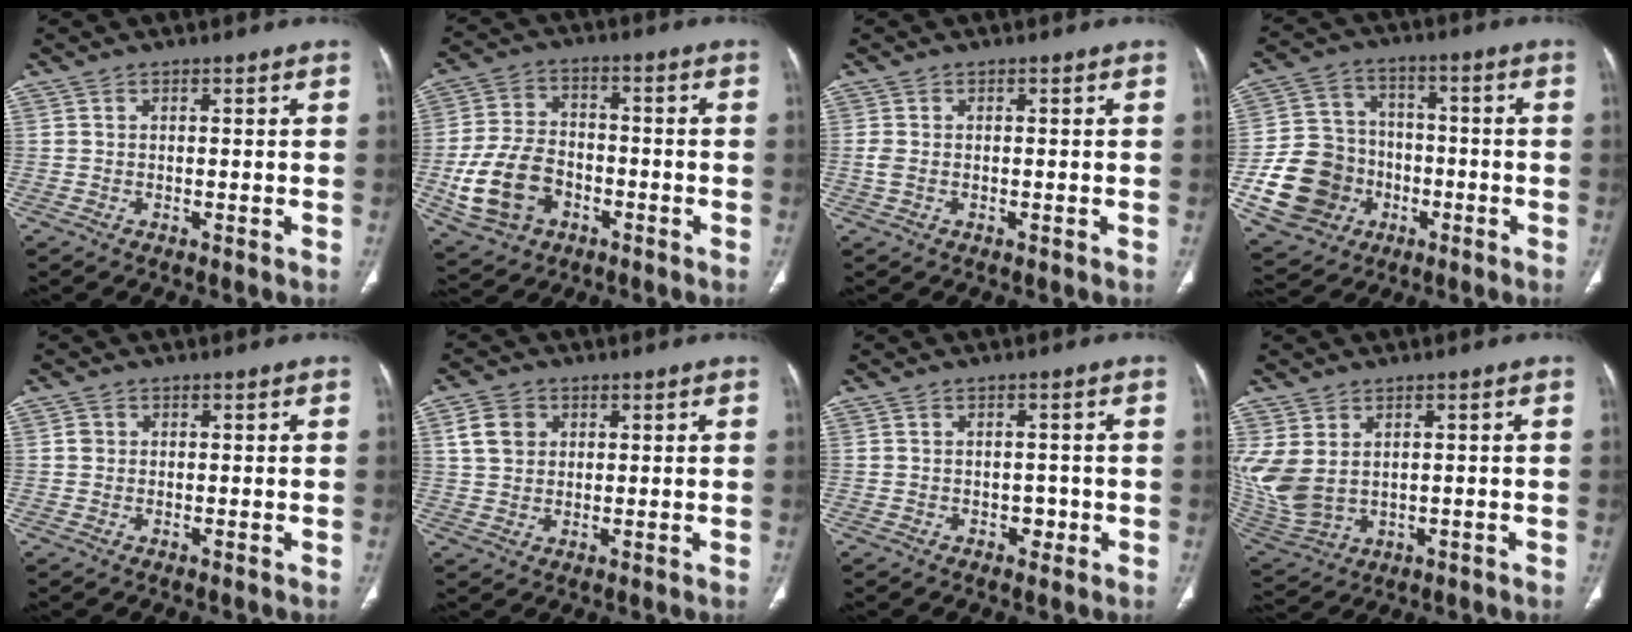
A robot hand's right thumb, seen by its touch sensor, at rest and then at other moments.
{"total": 13.0, "force": [-4.2, 9.4, 7.9], "torque": [-0.147, 0.020, -0.071]}
{"total": 1.4, "force": [-0.3, 0.8, 1.2], "torque": [-0.039, 0.002, -0.006]}
{"total": 15.6, "force": [-4.7, 13.7, 6.0], "torque": [-0.096, 0.039, -0.071]}
{"total": 1.3, "force": [0.2, 1.2, 0.4], "torque": [-0.002, 0.003, 0.003]}
{"total": 5.4, "force": [1.7, 4.4, 2.6], "torque": [-0.032, 0.002, 0.030]}
{"total": 2.0, "force": [-0.7, 1.5, 1.0], "torque": [0.000, 0.005, -0.009]}
{"total": 12.2, "force": [1.6, 8.6, 8.5], "torque": [-0.208, -0.010, 0.061]}